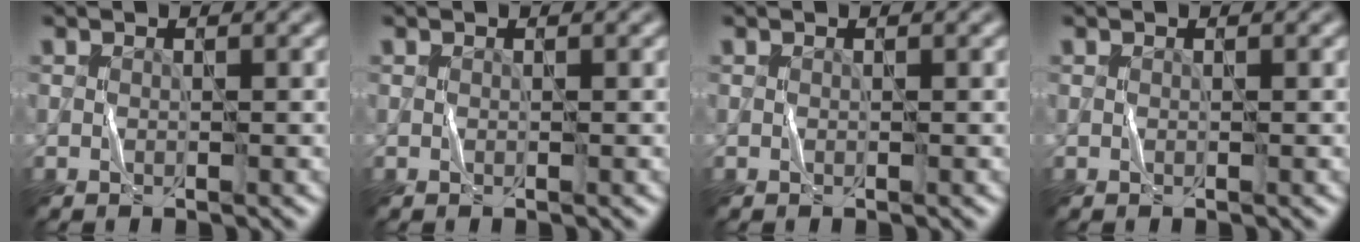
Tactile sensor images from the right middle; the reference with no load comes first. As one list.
[{"total": 0.0}, {"total": 0.0}, {"total": 0.0}]